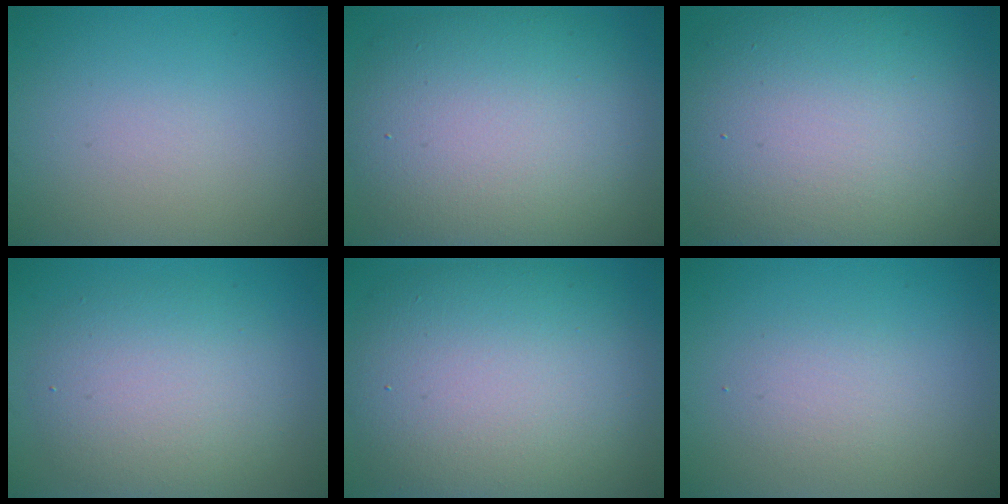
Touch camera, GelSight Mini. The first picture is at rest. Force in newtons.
{"total": 12.0, "press": 12.0, "slide": 0.5}
{"total": 14.7, "press": 14.7, "slide": 0.6}
{"total": 5.5, "press": 5.5, "slide": 0.2}
{"total": 11.8, "press": 11.8, "slide": 0.7}
{"total": 1.8, "press": 1.8, "slide": 0.0}